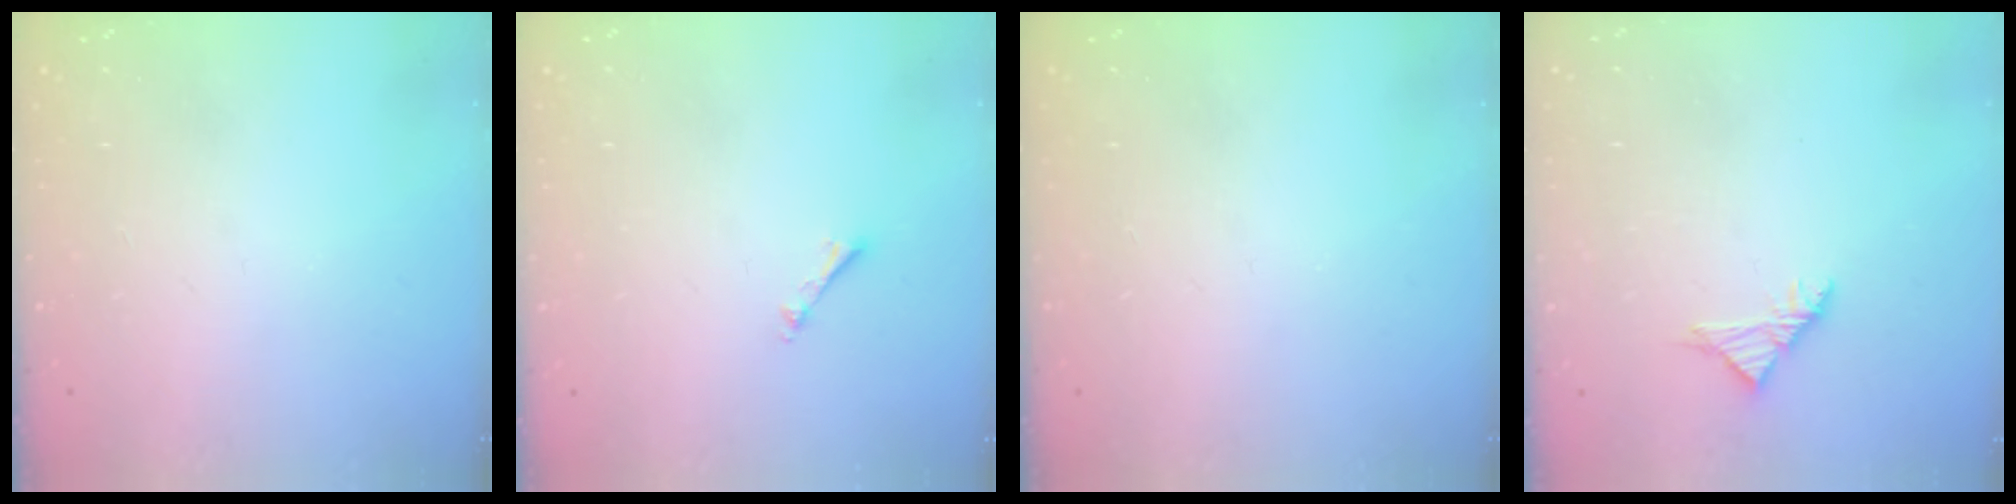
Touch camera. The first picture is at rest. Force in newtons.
{"total": 1.0, "press": 1.0, "slide": 0.2}
{"total": 0.0}
{"total": 3.5, "press": 3.4, "slide": 0.9}